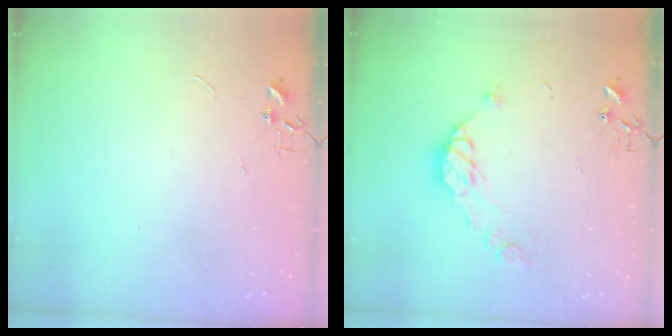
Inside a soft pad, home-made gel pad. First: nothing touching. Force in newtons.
{"total": 9.6, "press": 9.6, "slide": 0.6}